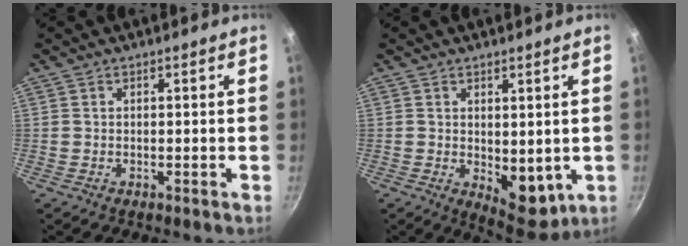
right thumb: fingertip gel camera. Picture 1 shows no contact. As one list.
[{"total": 7.7, "force": [0.0, 4.4, 6.4], "torque": [-0.060, -0.021, 0.013]}]